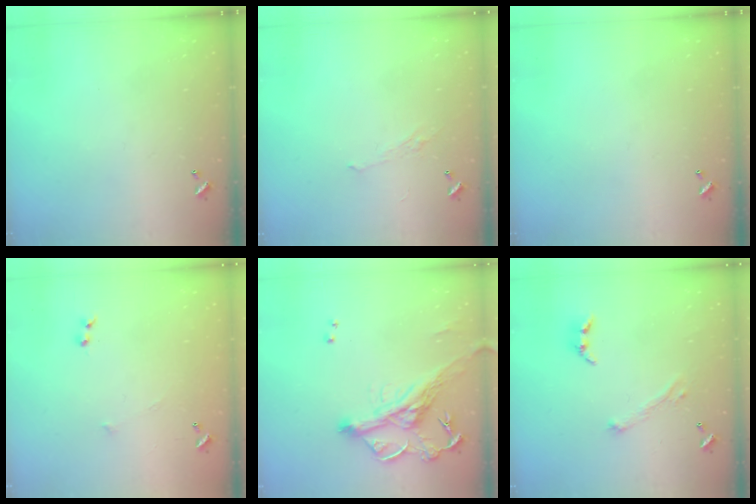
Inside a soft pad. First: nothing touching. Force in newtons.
{"total": 1.1, "press": 0.8, "slide": 0.7}
{"total": 0.0}
{"total": 6.1, "press": 6.0, "slide": 0.9}
{"total": 5.2, "press": 4.8, "slide": 1.8}
{"total": 2.9, "press": 2.8, "slide": 0.8}